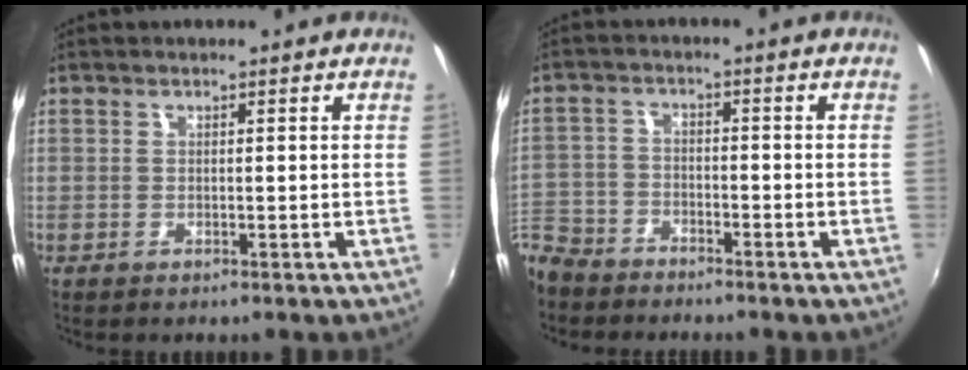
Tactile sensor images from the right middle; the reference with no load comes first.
{"total": 10.8, "force": [-7.0, 7.7, 3.0], "torque": [-0.102, 0.010, -0.129]}